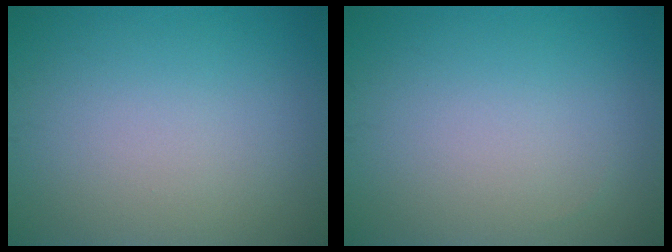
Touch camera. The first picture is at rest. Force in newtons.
{"total": 0.0}